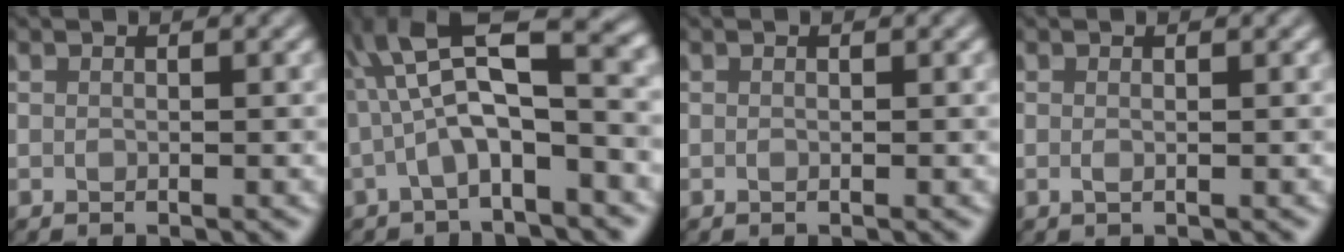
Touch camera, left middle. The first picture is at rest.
{"total": 8.6, "force": [-0.6, 2.6, 8.1], "torque": [-0.144, 0.034, -0.024]}
{"total": 0.5, "force": [0.0, 0.2, 0.5], "torque": [-0.008, -0.006, -0.003]}
{"total": 0.9, "force": [-0.1, 0.3, 0.8], "torque": [-0.013, 0.000, -0.002]}